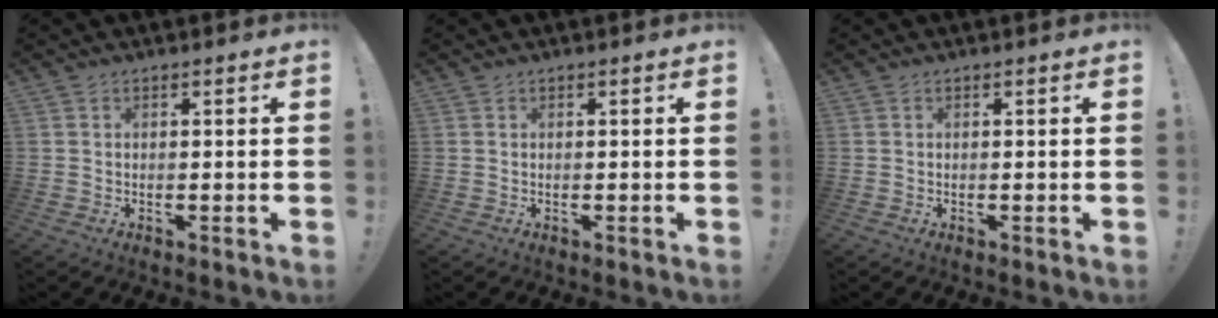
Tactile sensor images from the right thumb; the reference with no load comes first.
{"total": 0.0}
{"total": 0.0}